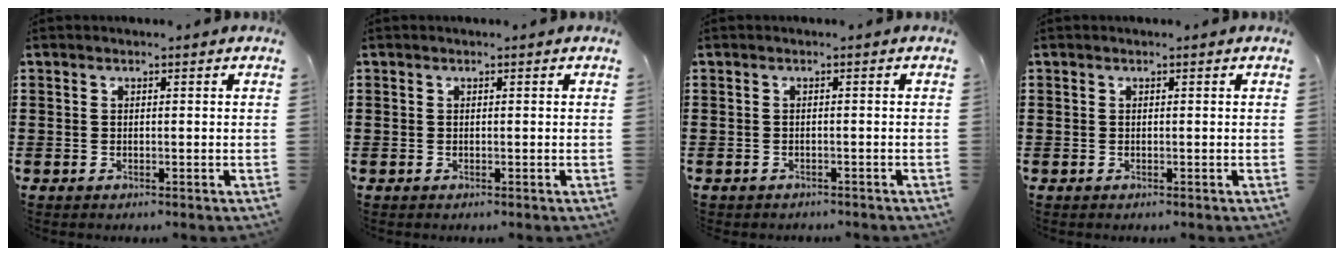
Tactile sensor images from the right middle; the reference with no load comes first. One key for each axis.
{"total": 0.0}
{"total": 0.6, "fx": -0.6, "fy": 0.1, "fz": 0.0, "tx": -0.002, "ty": 0.000, "tz": -0.013}
{"total": 0.0}